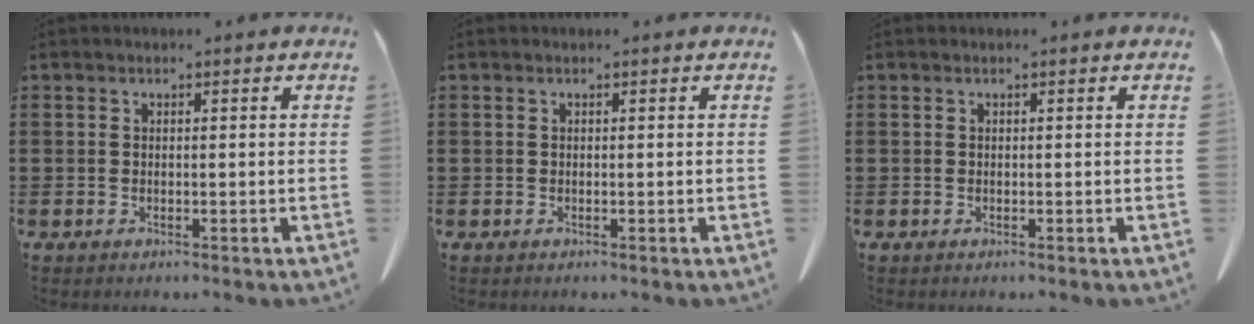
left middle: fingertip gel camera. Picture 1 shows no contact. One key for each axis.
{"total": 0.0}
{"total": 0.0}